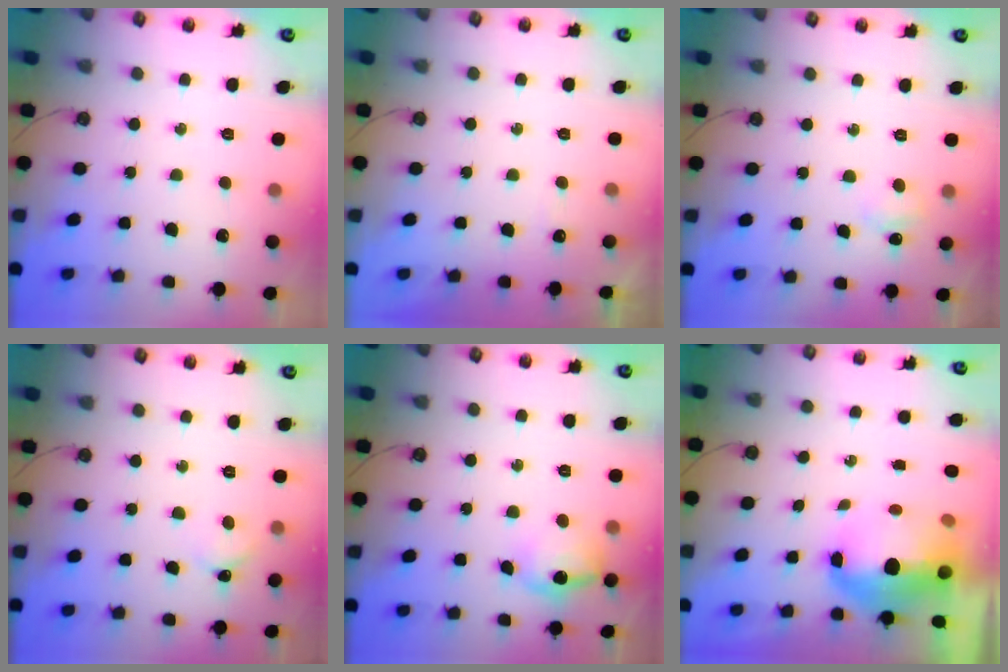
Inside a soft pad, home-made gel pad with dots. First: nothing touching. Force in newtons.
{"total": 2.2, "press": 2.2, "slide": 0.5}
{"total": 5.5, "press": 5.4, "slide": 1.0}
{"total": 1.7, "press": 1.7, "slide": 0.2}
{"total": 12.0, "press": 12.0, "slide": 0.8}
{"total": 8.5, "press": 8.3, "slide": 1.4}